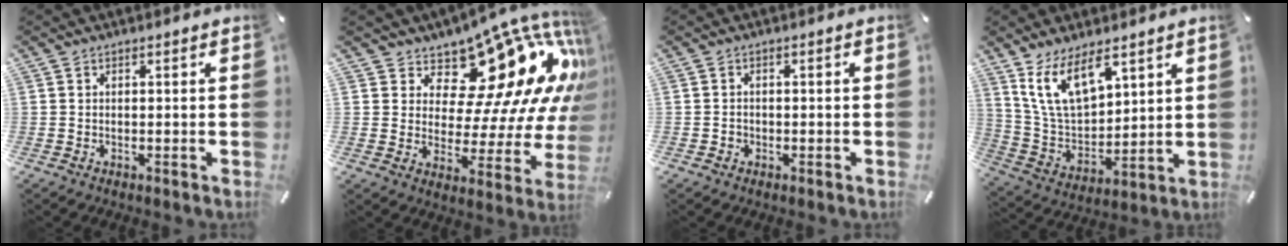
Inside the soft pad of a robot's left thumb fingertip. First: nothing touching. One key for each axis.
{"total": 20.5, "fx": 10.7, "fy": 10.8, "fz": 13.8, "tx": -0.167, "ty": -0.095, "tz": 0.182}
{"total": 1.2, "fx": -0.5, "fy": 1.1, "fz": 0.1, "tx": -0.002, "ty": 0.005, "tz": -0.013}
{"total": 13.3, "fx": 8.7, "fy": 7.1, "fz": 7.1, "tx": -0.166, "ty": -0.036, "tz": 0.165}